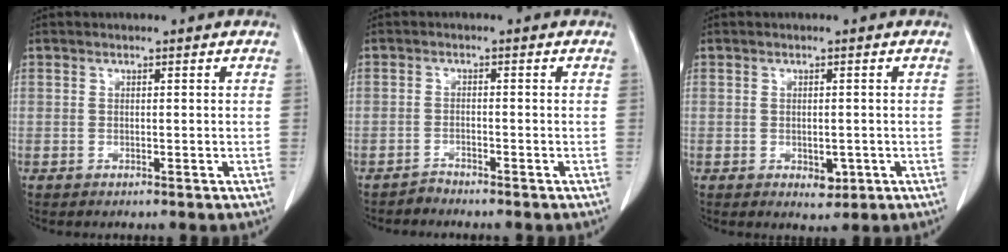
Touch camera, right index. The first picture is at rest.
{"total": 1.4, "force": [-1.4, 0.0, -0.1], "torque": [0.006, -0.002, -0.024]}
{"total": 2.5, "force": [-0.8, 1.5, 1.8], "torque": [-0.023, 0.000, -0.002]}